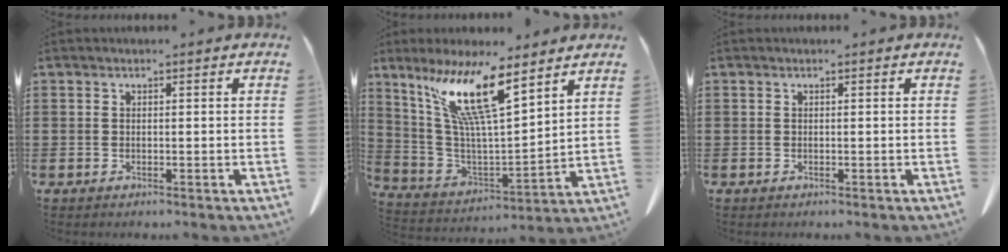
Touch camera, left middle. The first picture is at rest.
{"total": 13.0, "force": [8.4, 2.2, 9.7], "torque": [-0.215, -0.034, 0.145]}
{"total": 0.0}